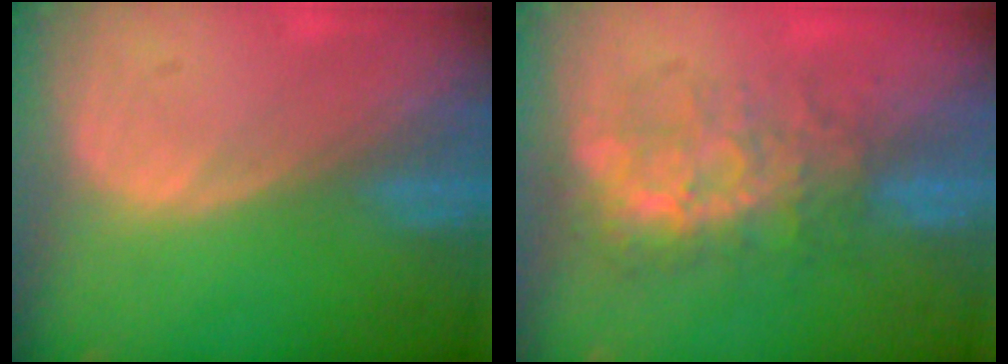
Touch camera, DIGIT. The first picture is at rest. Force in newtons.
{"total": 7.6, "press": 7.0, "slide": 3.0}